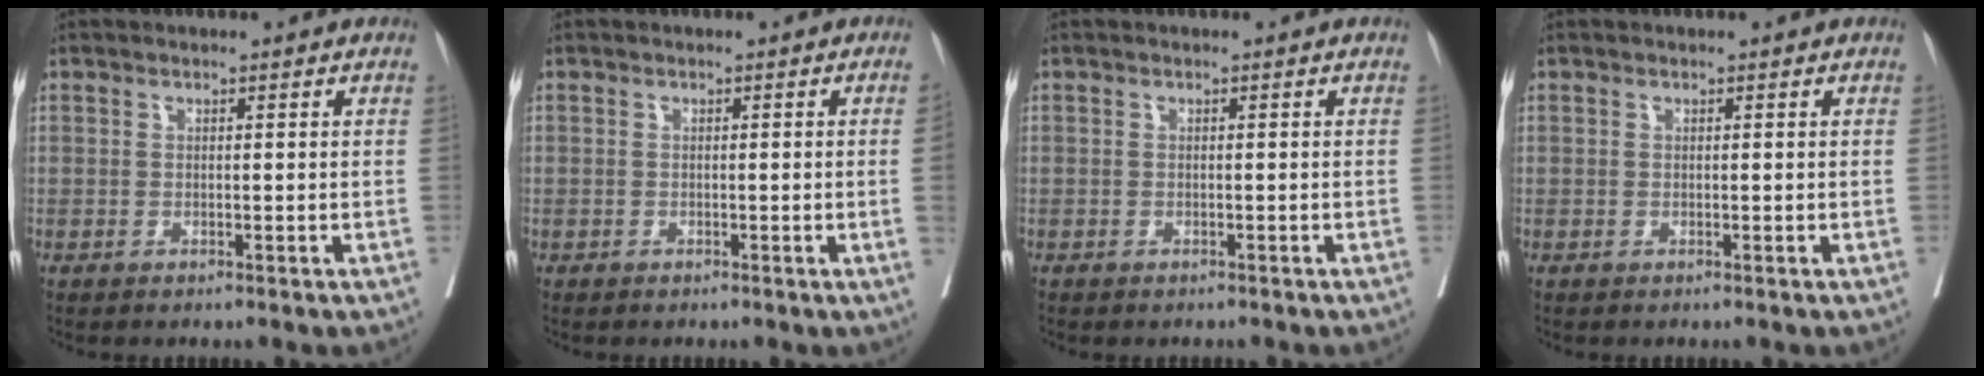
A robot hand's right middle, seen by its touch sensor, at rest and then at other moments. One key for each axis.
{"total": 1.2, "fx": -0.3, "fy": -0.4, "fz": 1.1, "tx": -0.011, "ty": -0.001, "tz": -0.005}
{"total": 1.0, "fx": -0.9, "fy": 0.3, "fz": 0.2, "tx": -0.007, "ty": -0.001, "tz": -0.016}
{"total": 0.0}